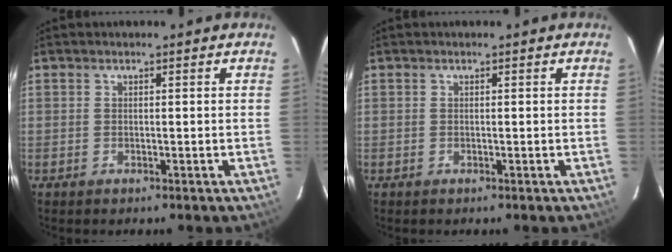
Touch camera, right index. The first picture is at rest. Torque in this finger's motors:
{"motor_torque": [0.00, 0.00, 0.00, -0.01]}